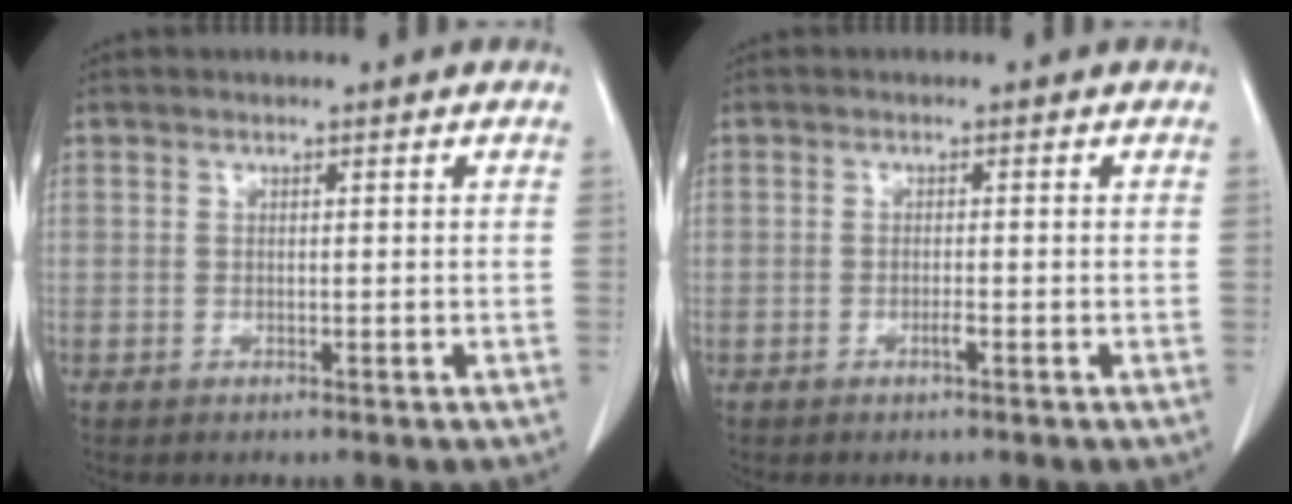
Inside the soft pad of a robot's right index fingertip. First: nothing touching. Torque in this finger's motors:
{"motor_torque": [0.54, 0.05, 0.15, 0.04]}